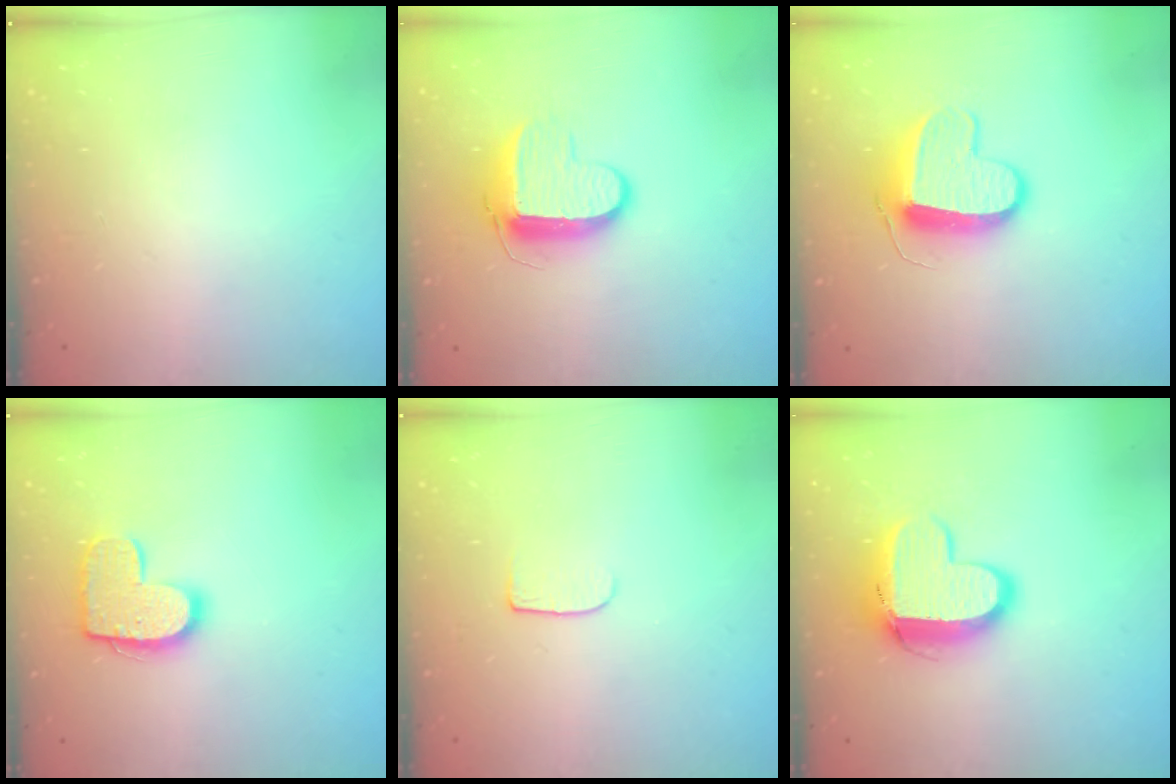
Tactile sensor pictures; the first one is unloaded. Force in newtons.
{"total": 9.6, "press": 9.6, "slide": 0.8}
{"total": 10.6, "press": 10.6, "slide": 0.4}
{"total": 12.4, "press": 12.4, "slide": 0.6}
{"total": 5.3, "press": 5.2, "slide": 0.6}
{"total": 11.4, "press": 11.4, "slide": 1.1}